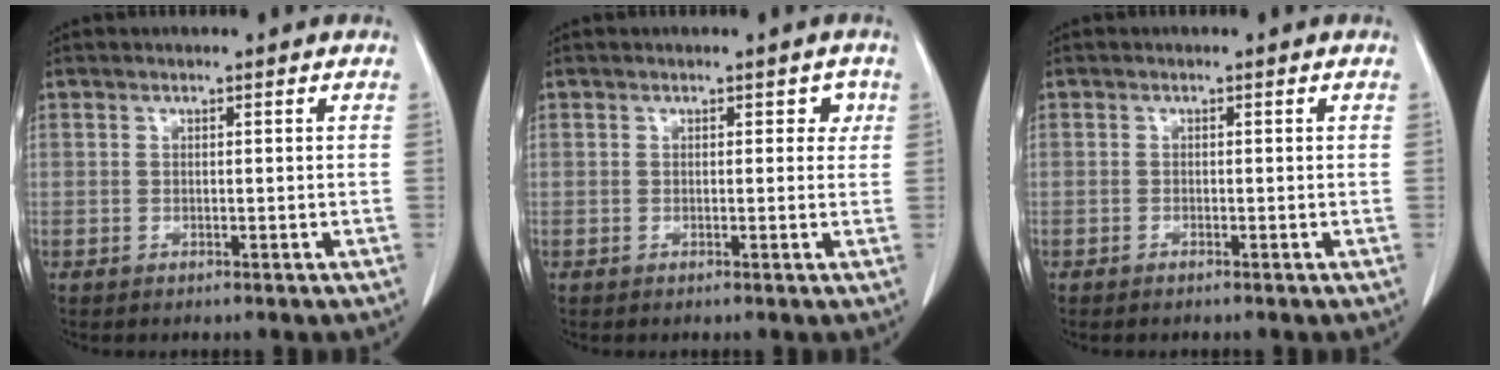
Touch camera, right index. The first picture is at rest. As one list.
[{"total": 1.4, "force": [0.4, 1.0, 1.0], "torque": [-0.001, 0.006, -0.001]}, {"total": 0.6, "force": [-0.6, 0.0, 0.3], "torque": [-0.013, -0.001, -0.007]}]